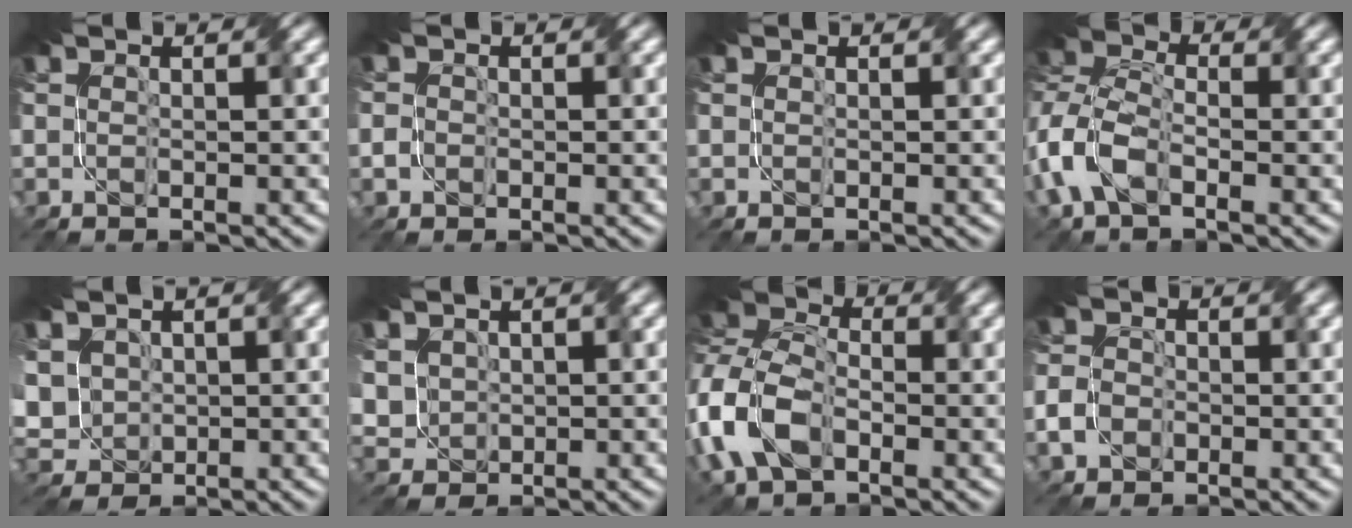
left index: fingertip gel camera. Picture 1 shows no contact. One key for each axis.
{"total": 0.8, "fx": -0.7, "fy": 0.3, "fz": 0.1, "tx": -0.002, "ty": 0.001, "tz": -0.016}
{"total": 0.0}
{"total": 6.3, "fx": -2.6, "fy": 3.4, "fz": 4.6, "tx": -0.108, "ty": 0.013, "tz": -0.066}
{"total": 4.4, "fx": 0.6, "fy": 3.7, "fz": 2.3, "tx": -0.079, "ty": 0.009, "tz": 0.014}
{"total": 3.0, "fx": 0.8, "fy": 2.6, "fz": 1.2, "tx": -0.052, "ty": 0.009, "tz": 0.033}
{"total": 8.3, "fx": -3.2, "fy": 5.0, "fz": 5.8, "tx": -0.137, "ty": 0.006, "tz": -0.078}
{"total": 2.2, "fx": -1.4, "fy": 1.5, "fz": 0.8, "tx": -0.019, "ty": 0.003, "tz": -0.030}